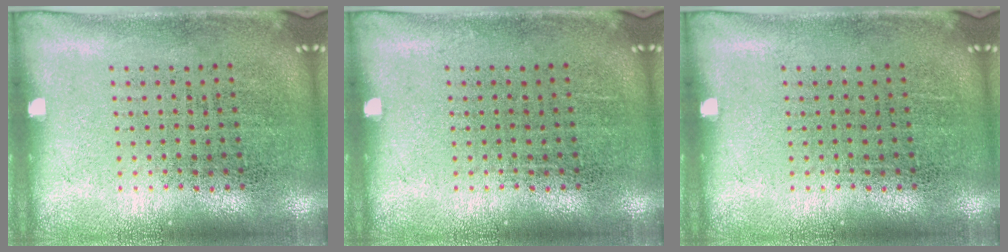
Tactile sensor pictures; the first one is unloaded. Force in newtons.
{"total": 0.0}
{"total": 0.0}